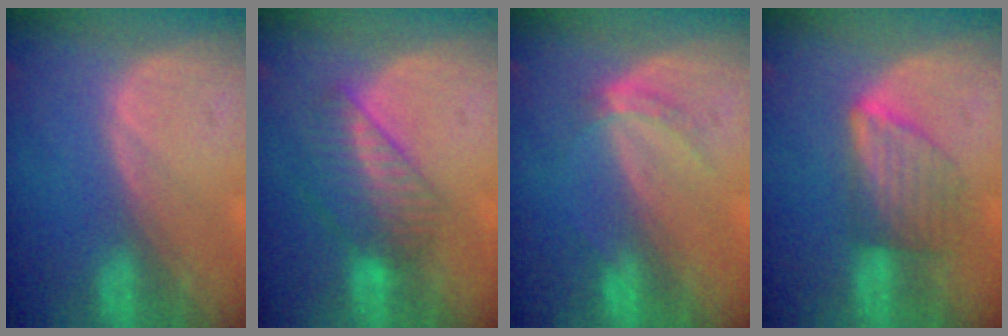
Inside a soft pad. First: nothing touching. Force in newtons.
{"total": 7.0, "press": 6.0, "slide": 3.5}
{"total": 2.8, "press": 2.5, "slide": 1.3}
{"total": 5.9, "press": 5.7, "slide": 1.3}